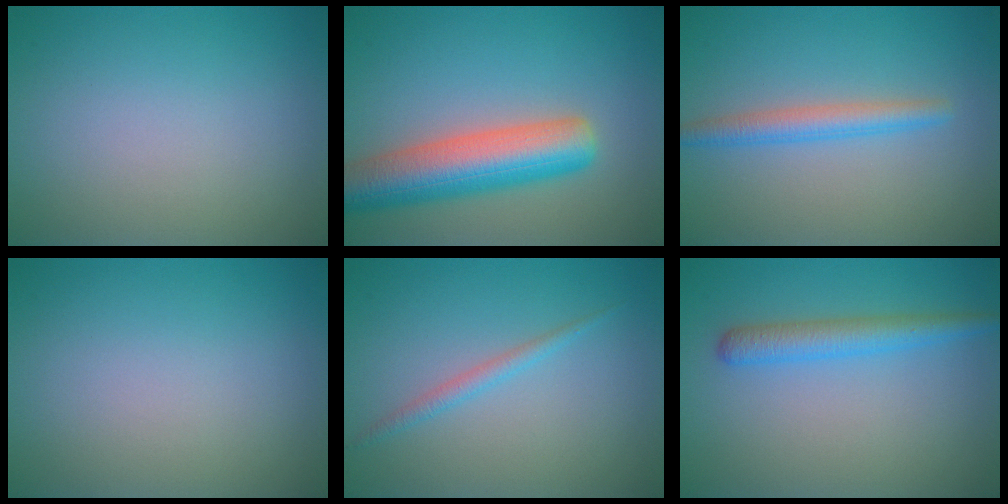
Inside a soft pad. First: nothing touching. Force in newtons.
{"total": 7.9, "press": 7.9, "slide": 0.4}
{"total": 2.6, "press": 2.6, "slide": 0.2}
{"total": 0.0}
{"total": 1.3, "press": 1.3, "slide": 0.1}
{"total": 3.0, "press": 3.0, "slide": 0.2}